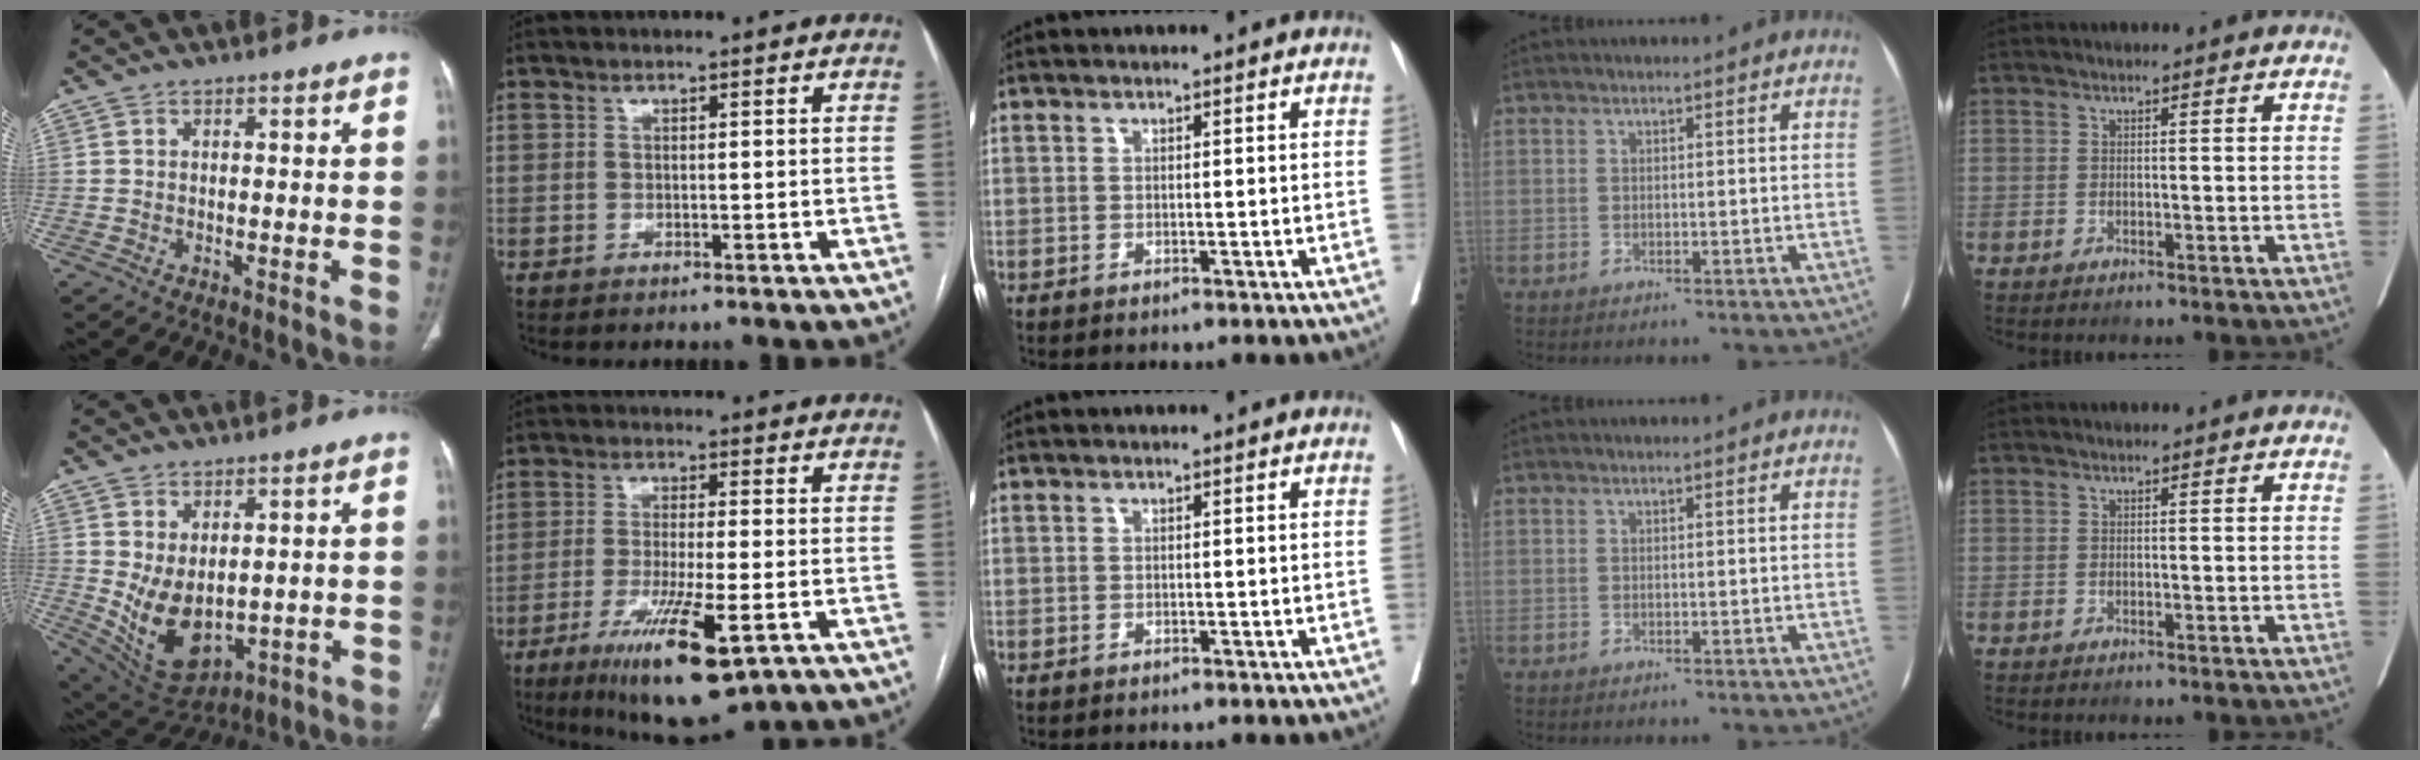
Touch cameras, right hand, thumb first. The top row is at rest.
{"thumb": {"total": 11.4, "force": [0.2, 7.2, 8.9], "torque": [-0.141, -0.015, 0.041]}, "index": {"total": 12.9, "force": [-6.0, 2.0, 11.2], "torque": [-0.197, -0.035, -0.094]}}